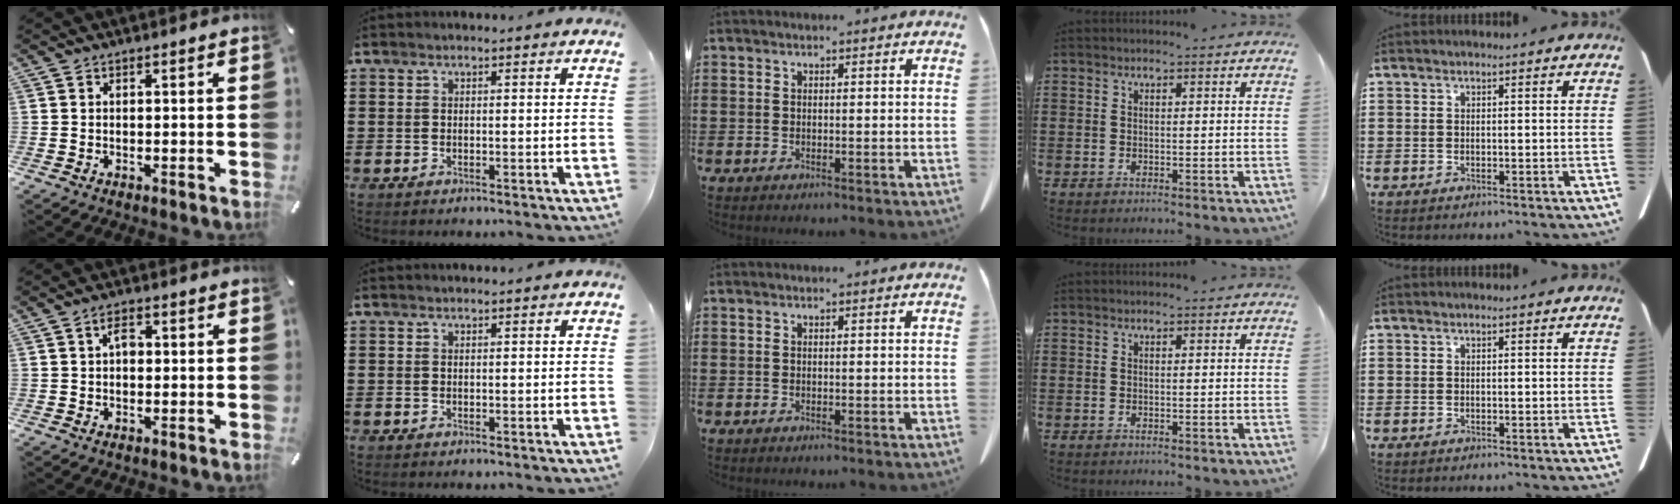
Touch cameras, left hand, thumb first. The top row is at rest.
{"thumb": {"total": 3.0, "force": [0.4, 1.8, 2.3], "torque": [-0.039, 0.005, 0.003]}}